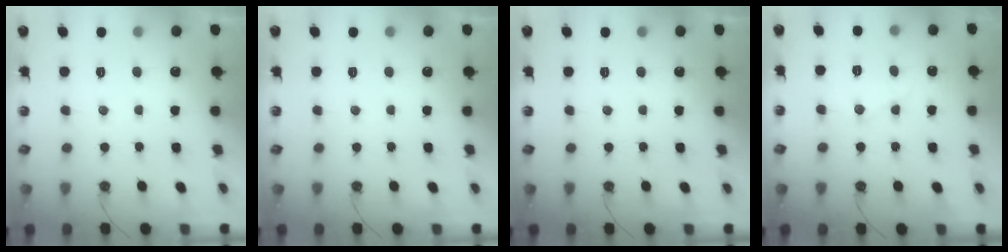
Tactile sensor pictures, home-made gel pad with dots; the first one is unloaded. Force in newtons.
{"total": 0.0}
{"total": 0.0}
{"total": 8.9, "press": 8.9, "slide": 0.1}